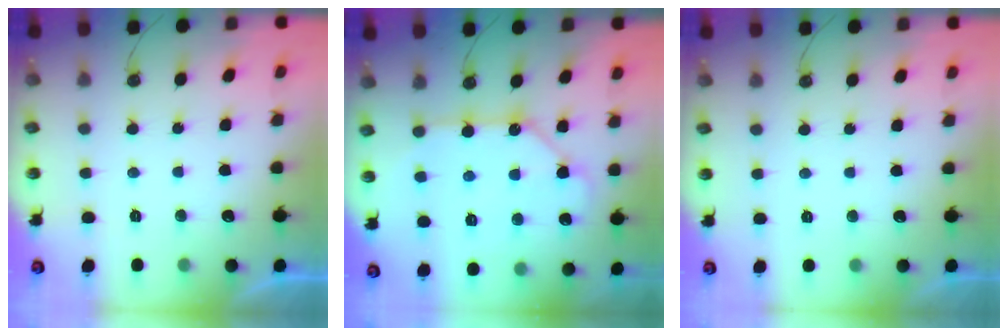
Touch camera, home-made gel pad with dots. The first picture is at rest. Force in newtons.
{"total": 10.8, "press": 10.7, "slide": 1.2}
{"total": 0.0}